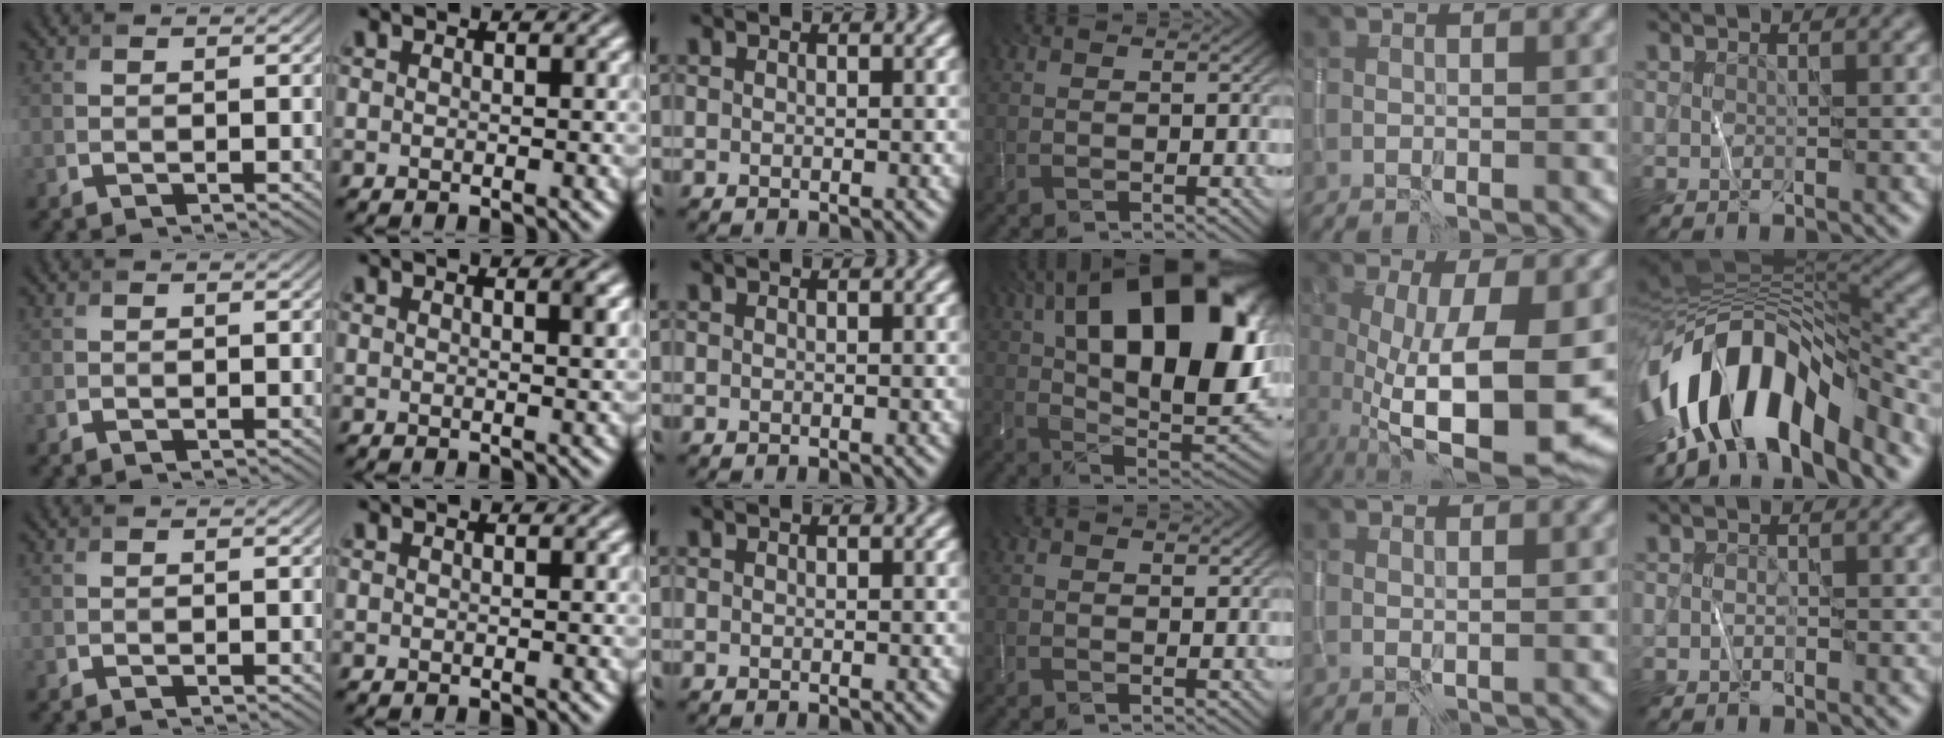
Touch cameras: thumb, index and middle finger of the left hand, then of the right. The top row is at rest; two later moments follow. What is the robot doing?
{"motion": "wipe", "object": "whiteboard"}